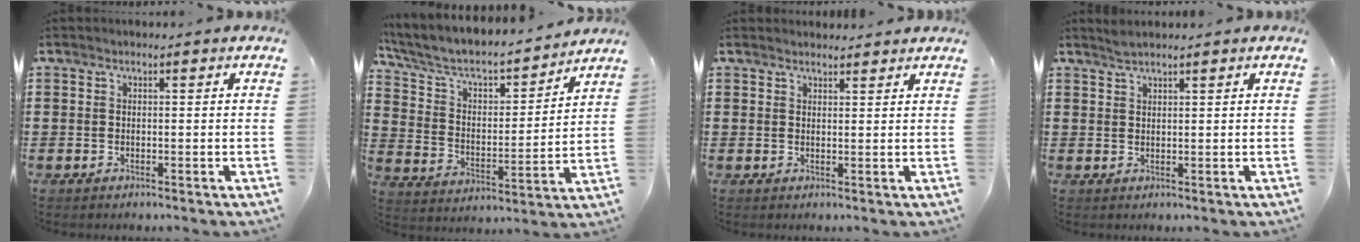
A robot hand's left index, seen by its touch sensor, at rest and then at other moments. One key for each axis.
{"total": 5.7, "fx": 4.7, "fy": 2.0, "fz": 2.6, "tx": -0.075, "ty": -0.038, "tz": 0.073}
{"total": 1.5, "fx": 1.5, "fy": 0.2, "fz": -0.1, "tx": -0.002, "ty": 0.003, "tz": 0.029}
{"total": 1.5, "fx": 1.4, "fy": 0.0, "fz": 0.5, "tx": -0.012, "ty": -0.001, "tz": 0.027}